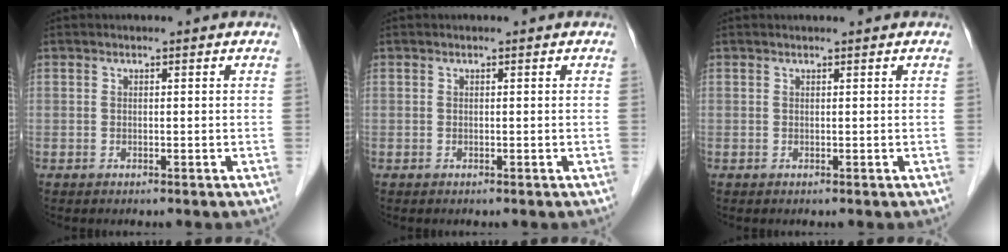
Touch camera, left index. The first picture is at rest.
{"total": 0.0}
{"total": 0.7, "force": [0.7, 0.0, 0.2], "torque": [-0.006, 0.008, 0.013]}